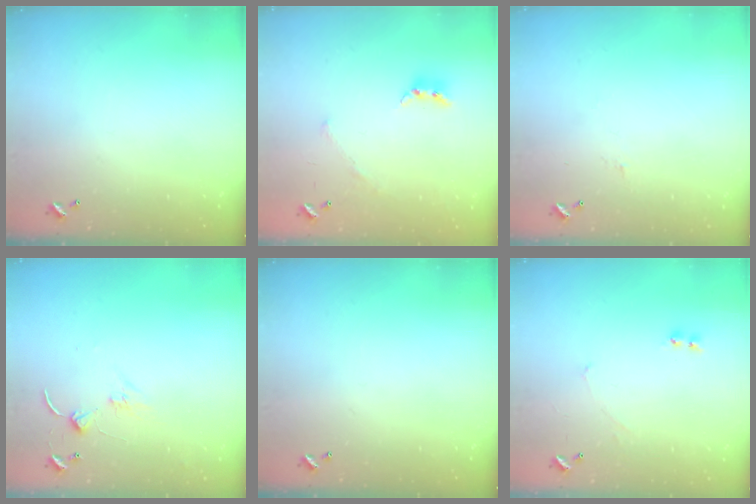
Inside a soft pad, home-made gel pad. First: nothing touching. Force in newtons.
{"total": 3.7, "press": 3.6, "slide": 0.9}
{"total": 1.5, "press": 1.3, "slide": 0.6}
{"total": 0.6, "press": 0.5, "slide": 0.3}
{"total": 0.0}
{"total": 2.4, "press": 2.3, "slide": 0.5}